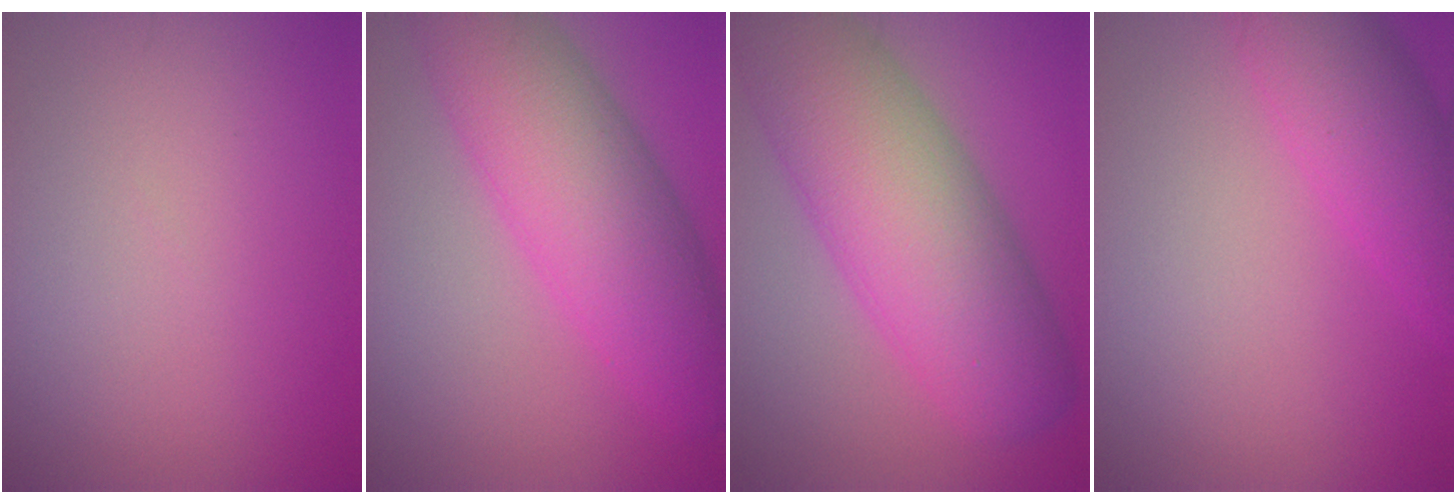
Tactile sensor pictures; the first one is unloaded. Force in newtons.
{"total": 9.6, "press": 9.6, "slide": 0.1}
{"total": 12.1, "press": 12.1, "slide": 0.2}
{"total": 5.8, "press": 5.8, "slide": 0.2}